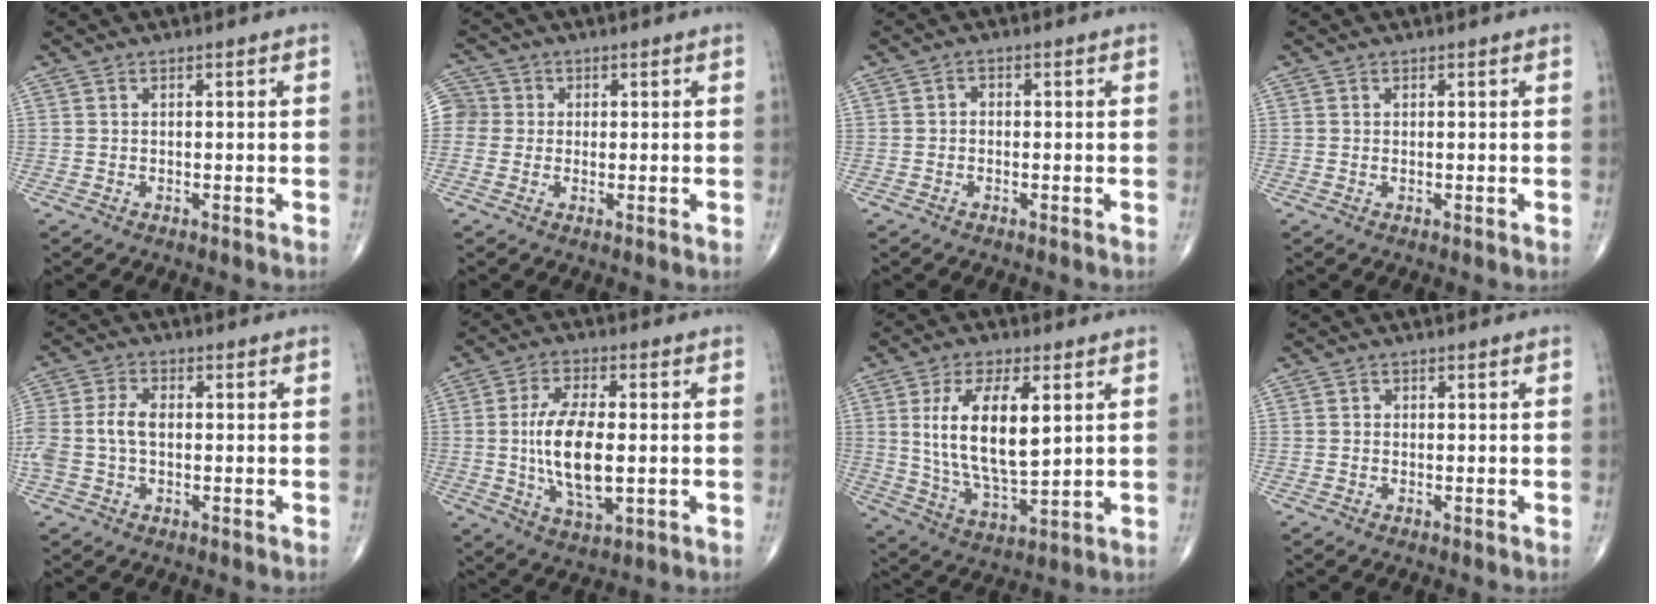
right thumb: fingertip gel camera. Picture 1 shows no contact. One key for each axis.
{"total": 5.5, "fx": 0.4, "fy": 5.3, "fz": 1.5, "tx": -0.014, "ty": 0.015, "tz": -0.001}
{"total": 1.0, "fx": -0.2, "fy": 0.8, "fz": 0.5, "tx": 0.000, "ty": 0.004, "tz": -0.010}
{"total": 0.0}
{"total": 7.4, "fx": -0.3, "fy": 4.7, "fz": 5.7, "tx": -0.144, "ty": 0.019, "tz": -0.008}
{"total": 12.7, "fx": -0.6, "fy": 5.5, "fz": 11.4, "tx": -0.215, "ty": -0.007, "tz": -0.008}
{"total": 15.4, "fx": 3.6, "fy": 6.7, "fz": 13.4, "tx": -0.240, "ty": -0.020, "tz": 0.075}
{"total": 0.5, "fx": -0.1, "fy": 0.5, "fz": 0.2, "tx": -0.001, "ty": 0.002, "tz": -0.005}